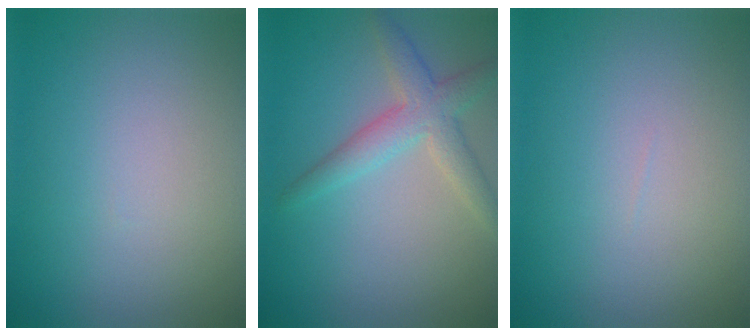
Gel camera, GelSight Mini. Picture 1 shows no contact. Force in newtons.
{"total": 3.5, "press": 3.5, "slide": 0.2}
{"total": 0.0}